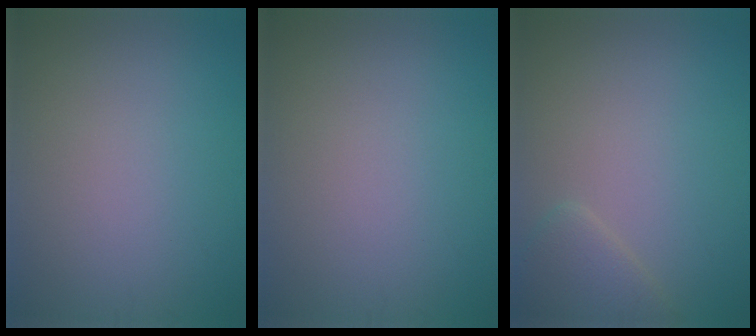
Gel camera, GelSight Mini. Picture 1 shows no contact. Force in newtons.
{"total": 0.0}
{"total": 2.3, "press": 2.3, "slide": 0.2}